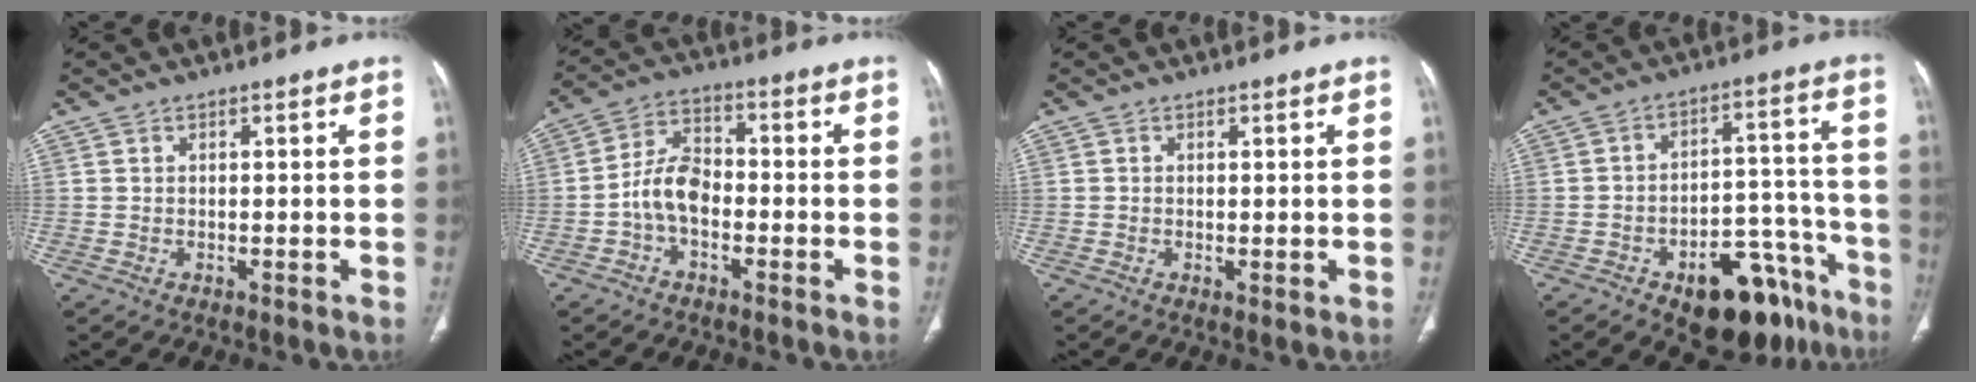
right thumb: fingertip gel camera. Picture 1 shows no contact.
{"total": 7.6, "force": [-2.2, 4.7, 5.6], "torque": [-0.099, 0.029, -0.052]}
{"total": 0.8, "force": [-0.1, 0.3, 0.8], "torque": [-0.019, -0.005, -0.001]}
{"total": 18.2, "force": [-10.9, 9.1, 11.3], "torque": [-0.092, 0.091, -0.148]}